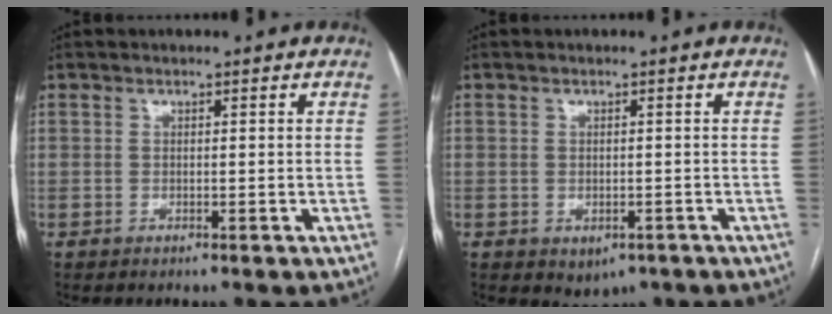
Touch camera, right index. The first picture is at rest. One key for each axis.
{"total": 3.2, "fx": -1.6, "fy": 2.3, "fz": 1.5, "tx": -0.012, "ty": 0.000, "tz": -0.008}